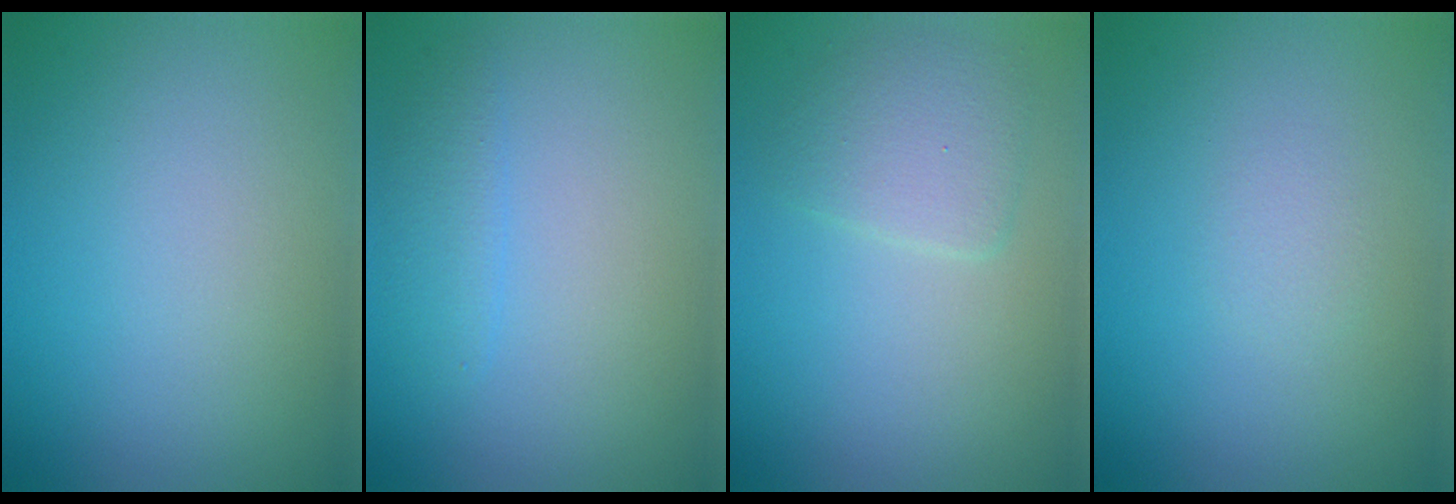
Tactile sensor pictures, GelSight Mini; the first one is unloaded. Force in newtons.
{"total": 1.6, "press": 1.6, "slide": 0.2}
{"total": 2.4, "press": 2.4, "slide": 0.0}
{"total": 0.8, "press": 0.8, "slide": 0.1}